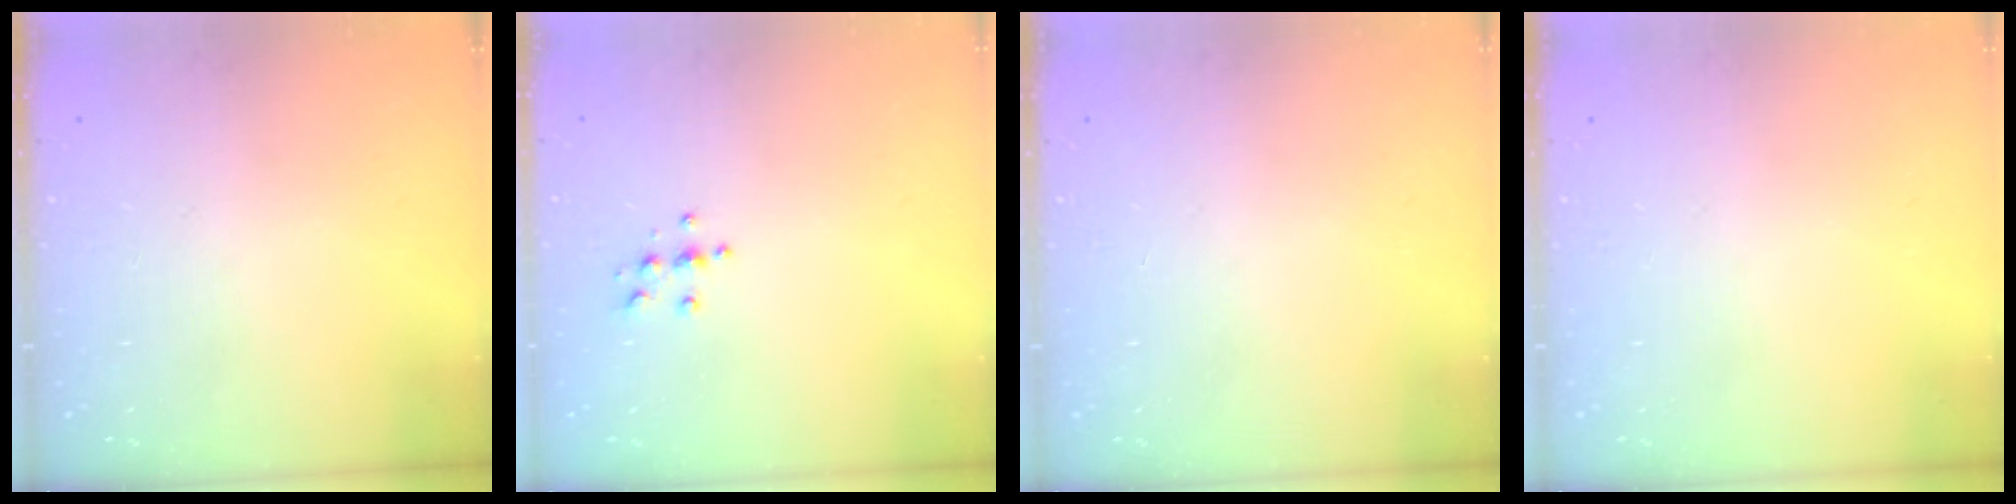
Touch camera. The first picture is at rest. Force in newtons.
{"total": 3.9, "press": 3.9, "slide": 0.4}
{"total": 0.0}
{"total": 0.0}